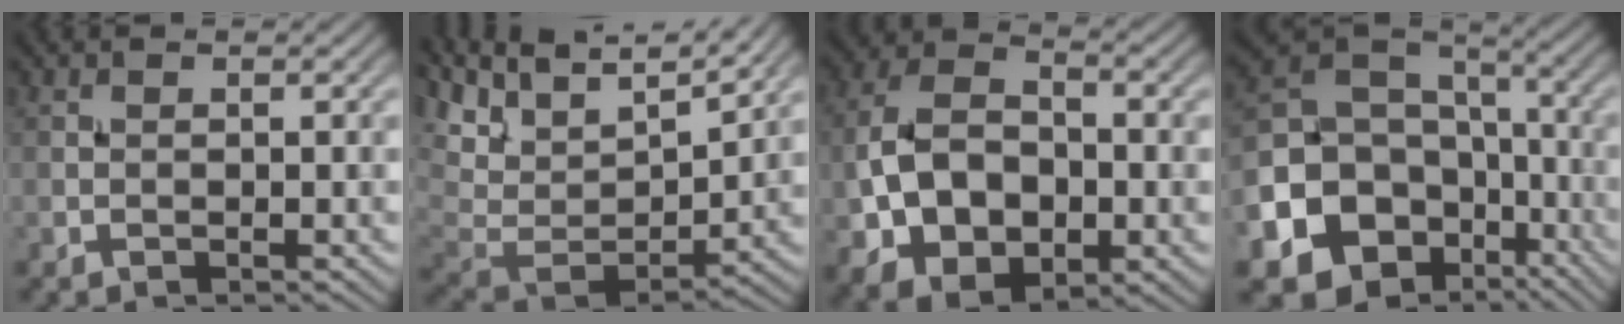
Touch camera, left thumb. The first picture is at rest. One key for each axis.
{"total": 11.7, "fx": 6.3, "fy": 5.3, "fz": 8.3, "tx": -0.202, "ty": 0.011, "tz": 0.120}
{"total": 11.7, "fx": -2.0, "fy": 7.6, "fz": 8.7, "tx": -0.197, "ty": -0.006, "tz": -0.039}
{"total": 17.9, "fx": -7.2, "fy": 14.2, "fz": 8.2, "tx": -0.214, "ty": -0.050, "tz": -0.120}